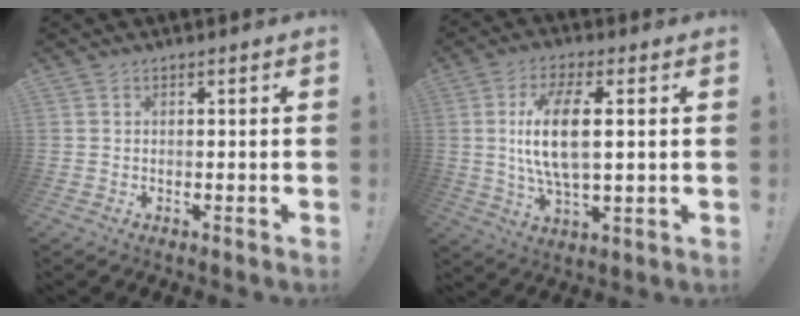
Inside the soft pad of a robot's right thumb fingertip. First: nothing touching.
{"total": 13.2, "force": [1.5, 5.0, 12.1], "torque": [-0.224, -0.005, 0.021]}